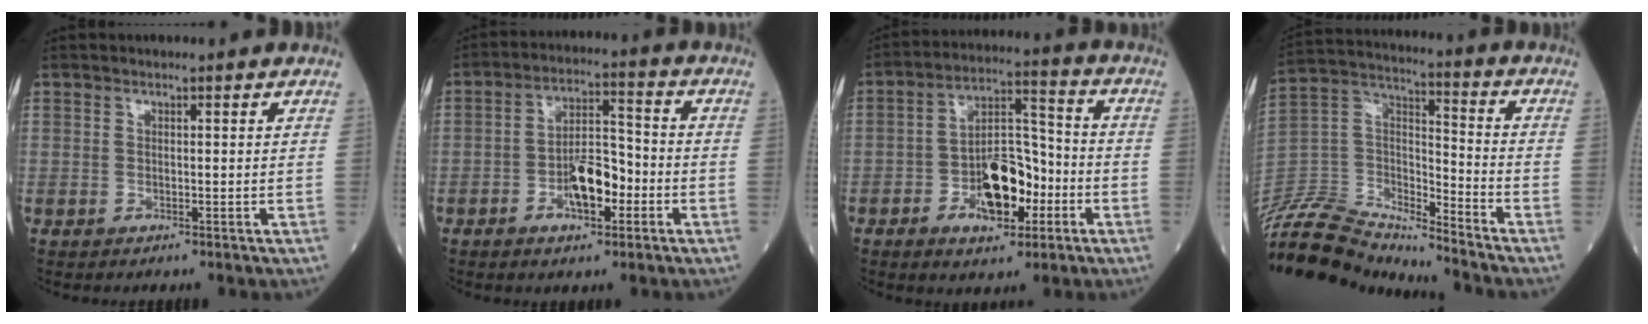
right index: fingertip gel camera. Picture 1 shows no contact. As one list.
[{"total": 8.0, "force": [-2.9, 3.1, 6.8], "torque": [-0.123, 0.013, -0.049]}, {"total": 11.0, "force": [-4.1, 5.0, 8.9], "torque": [-0.159, 0.017, -0.064]}, {"total": 18.6, "force": [-18.0, 2.7, 3.9], "torque": [-0.077, 0.041, -0.326]}]